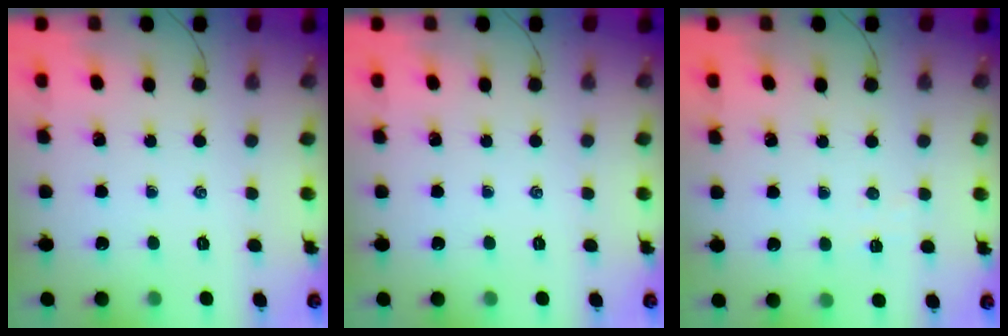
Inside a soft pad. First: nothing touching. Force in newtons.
{"total": 0.0}
{"total": 2.7, "press": 2.6, "slide": 0.8}